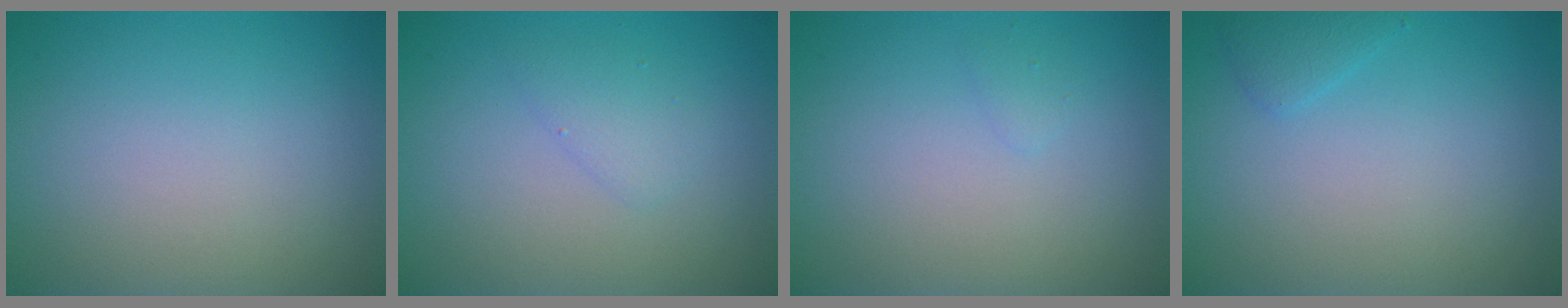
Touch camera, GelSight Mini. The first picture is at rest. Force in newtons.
{"total": 1.5, "press": 1.5, "slide": 0.1}
{"total": 0.5, "press": 0.5, "slide": 0.1}
{"total": 1.1, "press": 1.1, "slide": 0.1}